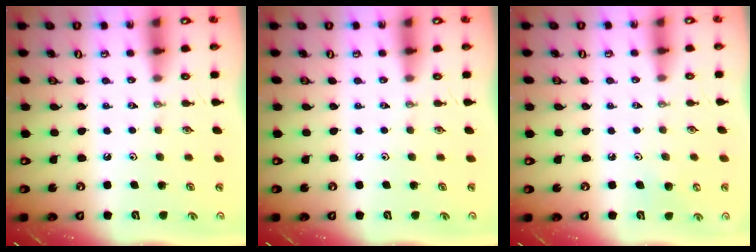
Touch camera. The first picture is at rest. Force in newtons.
{"total": 0.0}
{"total": 5.3, "press": 5.1, "slide": 1.6}